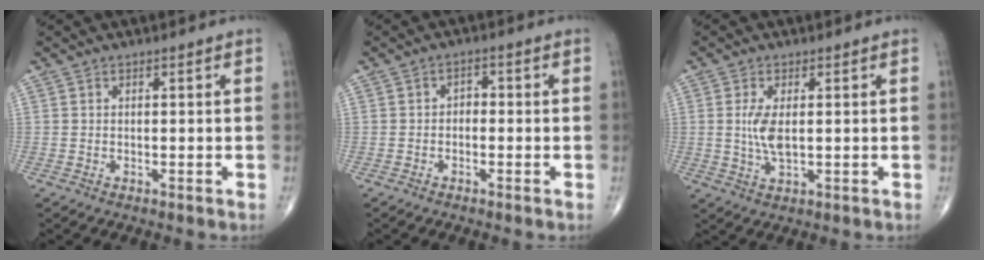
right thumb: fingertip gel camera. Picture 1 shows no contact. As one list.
[{"total": 1.9, "force": [-0.5, 1.4, 1.1], "torque": [-0.003, 0.010, -0.016]}, {"total": 5.0, "force": [0.4, 2.0, 4.5], "torque": [-0.096, -0.011, 0.012]}]